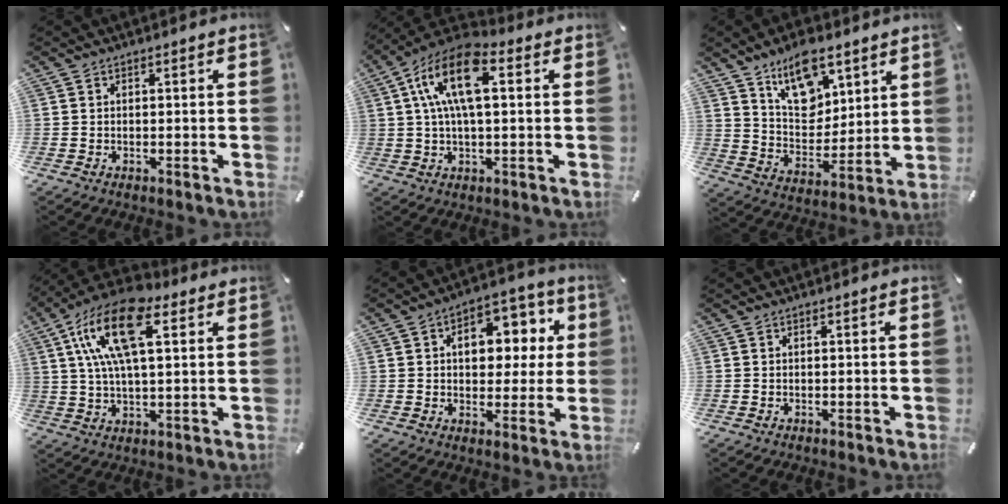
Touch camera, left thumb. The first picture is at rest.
{"total": 14.5, "force": [4.2, 6.7, 12.2], "torque": [-0.253, -0.001, 0.071]}
{"total": 13.9, "force": [9.0, 8.5, 6.4], "torque": [-0.094, -0.058, 0.164]}
{"total": 17.3, "force": [7.0, 7.6, 13.8], "torque": [-0.287, -0.007, 0.116]}
{"total": 8.0, "force": [1.2, 5.5, 5.6], "torque": [-0.061, -0.002, 0.008]}
{"total": 0.0}